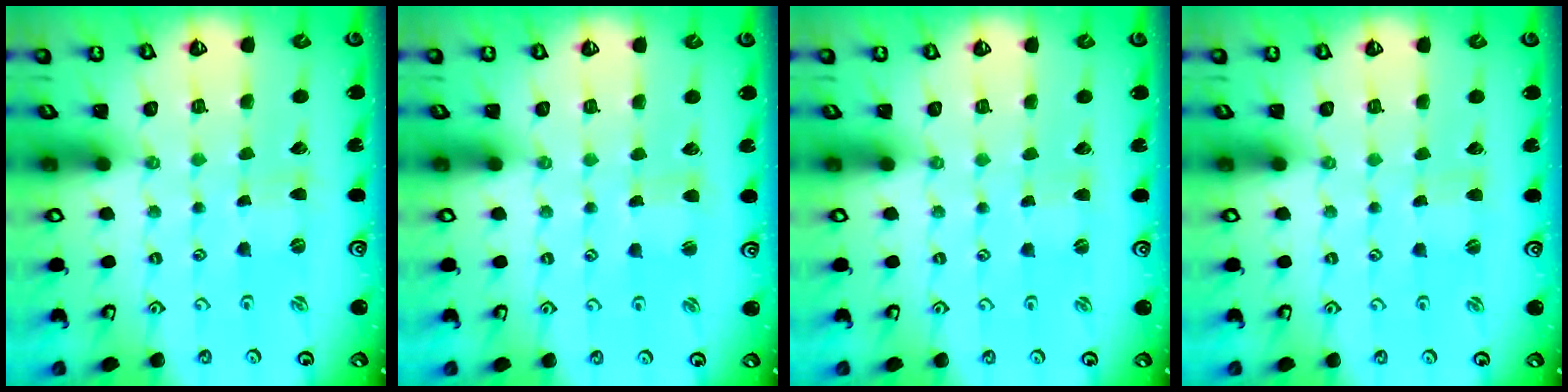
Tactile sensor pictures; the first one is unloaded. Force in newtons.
{"total": 0.9, "press": 0.9, "slide": 0.1}
{"total": 0.9, "press": 0.9, "slide": 0.2}
{"total": 0.8, "press": 0.8, "slide": 0.0}